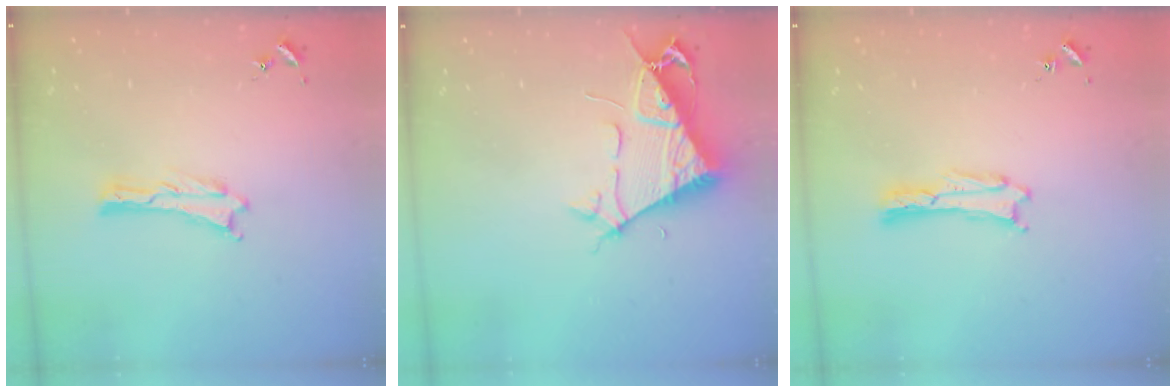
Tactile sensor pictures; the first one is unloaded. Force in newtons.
{"total": 7.7, "press": 7.7, "slide": 0.8}
{"total": 0.0}